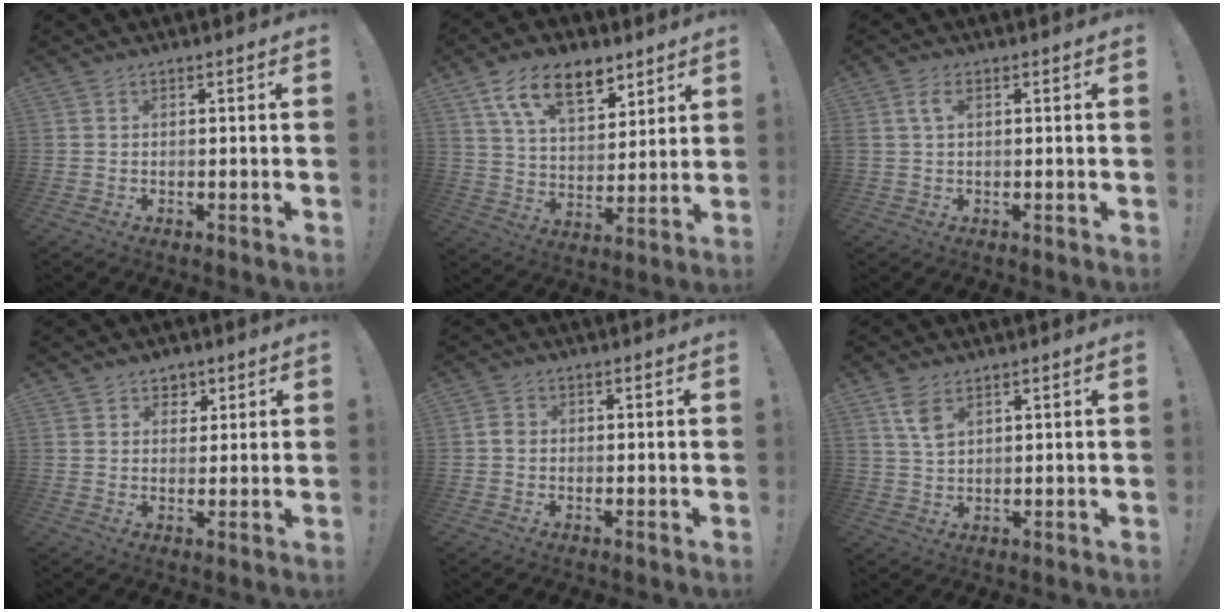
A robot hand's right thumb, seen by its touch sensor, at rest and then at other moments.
{"total": 15.5, "force": [9.2, 8.1, 9.5], "torque": [-0.150, -0.041, 0.168]}
{"total": 3.1, "force": [0.9, 1.3, 2.7], "torque": [-0.051, 0.005, 0.015]}
{"total": 4.3, "force": [2.2, 3.7, 0.8], "torque": [-0.003, -0.012, 0.039]}
{"total": 2.0, "force": [-0.5, 1.6, 1.1], "torque": [-0.018, 0.007, -0.009]}
{"total": 5.7, "force": [3.1, 2.8, 3.8], "torque": [-0.055, -0.015, 0.055]}